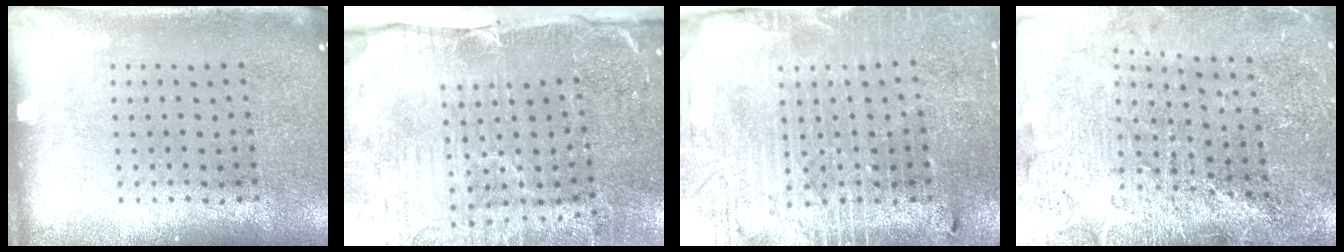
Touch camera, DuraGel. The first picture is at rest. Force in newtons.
{"total": 5.4, "press": 4.5, "slide": 3.0}
{"total": 3.8, "press": 3.7, "slide": 0.9}
{"total": 3.1, "press": 3.1, "slide": 0.4}